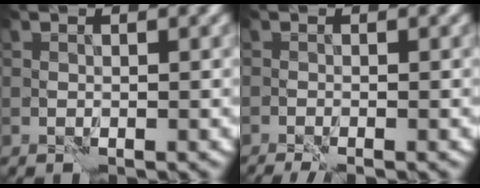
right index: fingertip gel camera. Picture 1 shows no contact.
{"total": 2.2, "force": [-1.7, 0.1, 1.4], "torque": [-0.035, -0.007, -0.029]}